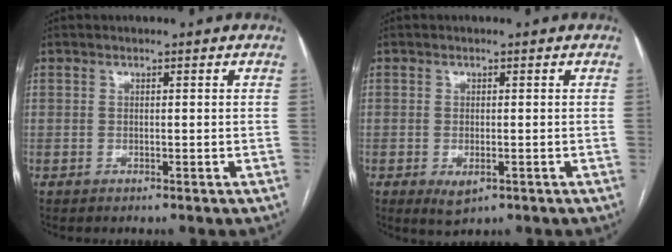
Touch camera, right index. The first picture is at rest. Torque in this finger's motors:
{"motor_torque": [0.55, -0.31, 0.12, 0.00]}